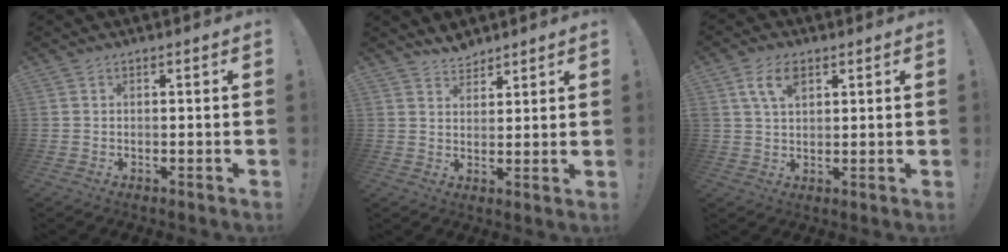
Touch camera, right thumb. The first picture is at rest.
{"total": 4.4, "force": [4.1, 1.4, 0.5], "torque": [-0.004, -0.028, 0.076]}
{"total": 6.9, "force": [3.1, 3.8, 4.9], "torque": [-0.087, 0.001, 0.058]}